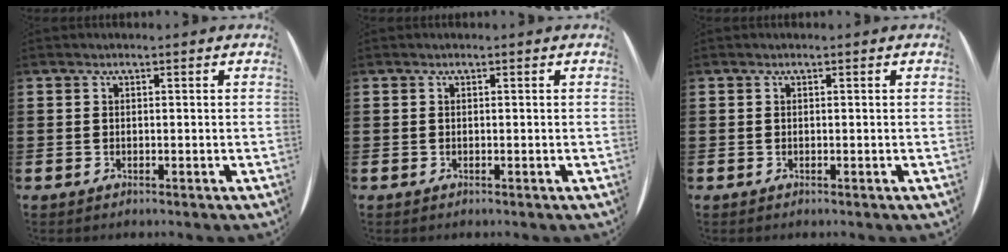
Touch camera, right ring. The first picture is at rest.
{"total": 0.0}
{"total": 0.0}